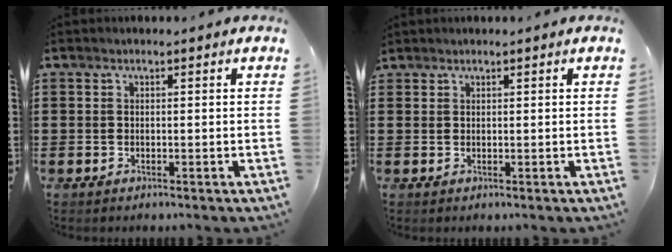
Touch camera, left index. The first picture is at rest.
{"total": 0.7, "force": [0.7, 0.2, 0.0], "torque": [-0.003, 0.001, 0.014]}